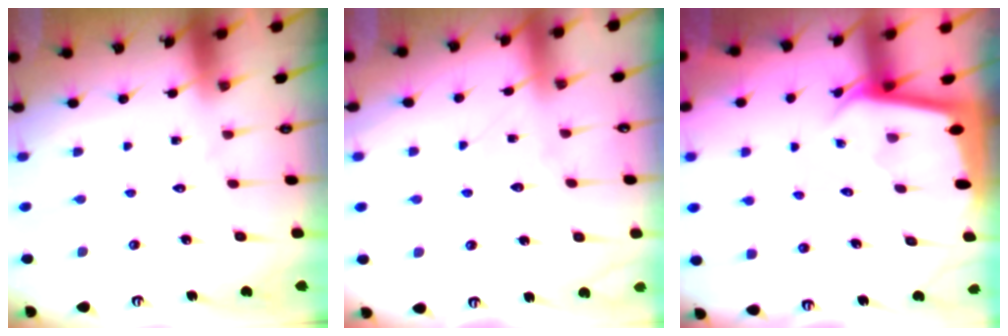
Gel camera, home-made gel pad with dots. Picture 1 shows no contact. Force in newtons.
{"total": 6.3, "press": 6.3, "slide": 0.5}
{"total": 2.2, "press": 2.2, "slide": 0.1}